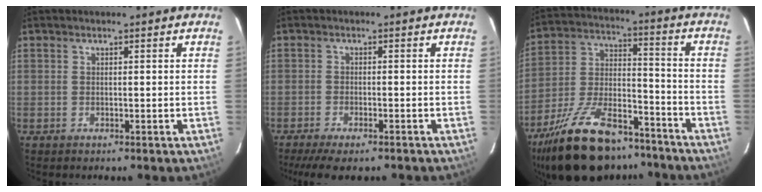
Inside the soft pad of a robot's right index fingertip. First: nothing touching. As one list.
[{"total": 8.6, "force": [-6.8, 2.2, 4.8], "torque": [-0.110, -0.028, -0.112]}, {"total": 24.8, "force": [-18.4, 10.5, 12.9], "torque": [-0.255, 0.005, -0.284]}]